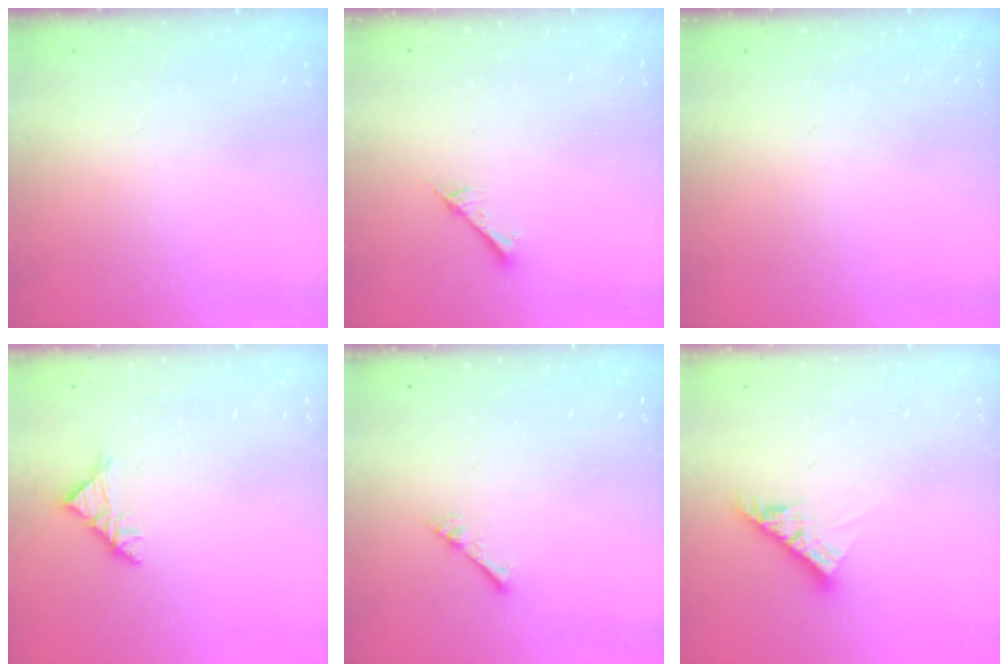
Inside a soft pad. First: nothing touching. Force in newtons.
{"total": 2.0, "press": 2.0, "slide": 0.2}
{"total": 0.0}
{"total": 3.5, "press": 3.4, "slide": 0.9}
{"total": 1.0, "press": 1.0, "slide": 0.3}
{"total": 7.8, "press": 7.7, "slide": 0.8}